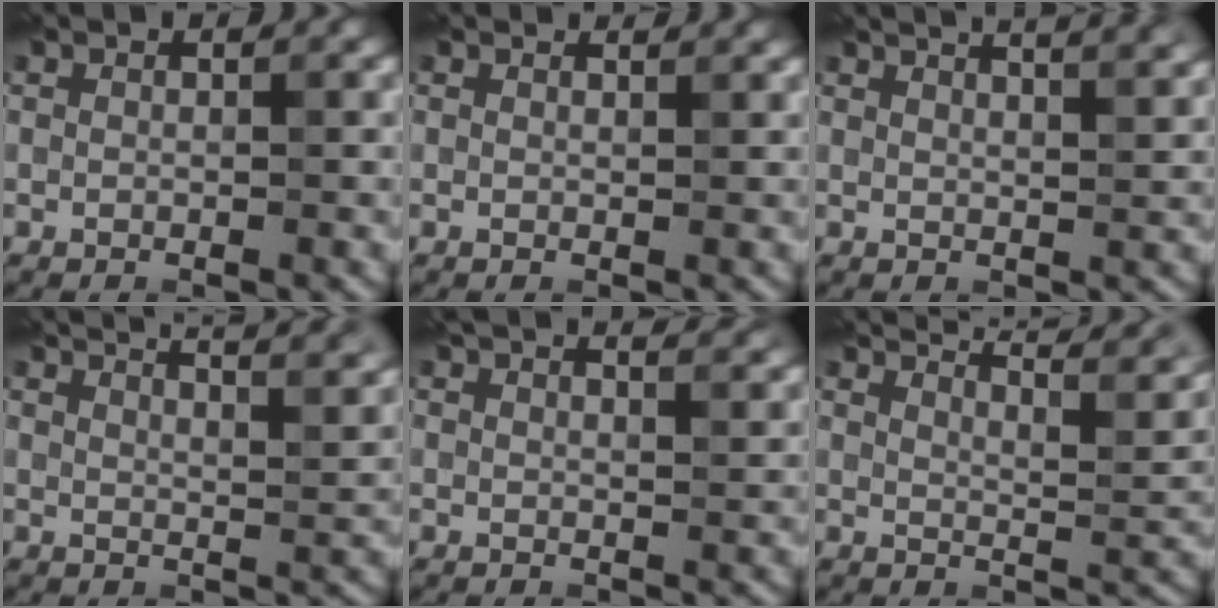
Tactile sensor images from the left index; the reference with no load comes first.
{"total": 1.7, "force": [1.6, 0.1, 0.3], "torque": [-0.009, -0.001, 0.014]}
{"total": 8.9, "force": [6.3, 3.4, 5.3], "torque": [-0.028, 0.056, 0.047]}
{"total": 10.8, "force": [8.1, 3.4, 6.2], "torque": [-0.048, 0.043, 0.065]}
{"total": 6.1, "force": [4.8, 2.0, 3.2], "torque": [-0.018, 0.041, 0.034]}
{"total": 10.7, "force": [8.8, 2.3, 5.8], "torque": [-0.069, 0.032, 0.089]}